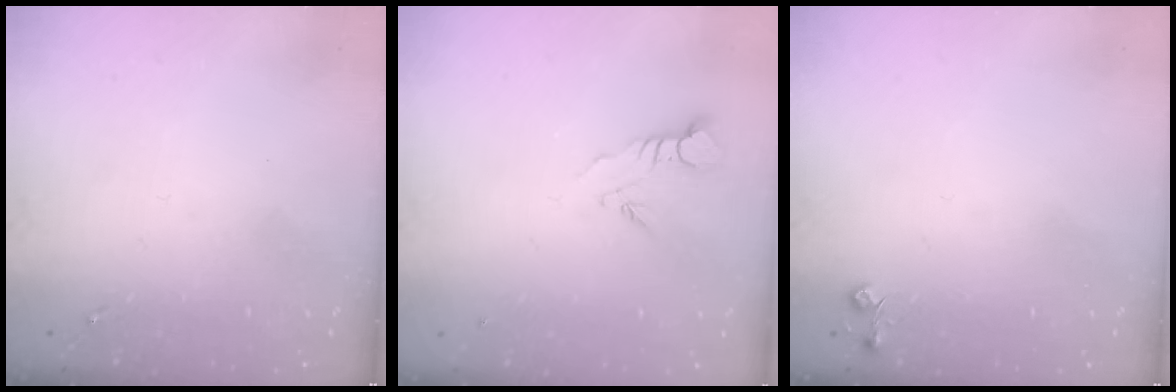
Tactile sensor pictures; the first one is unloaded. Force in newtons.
{"total": 3.5, "press": 3.5, "slide": 0.2}
{"total": 4.4, "press": 4.4, "slide": 0.7}